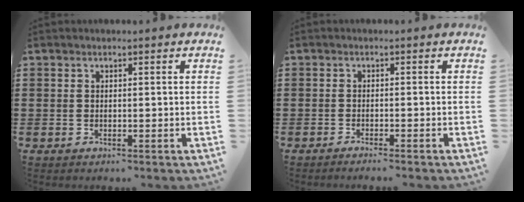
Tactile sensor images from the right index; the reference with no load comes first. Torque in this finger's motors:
{"motor_torque": [1.00, 1.14, -0.11, 0.00]}